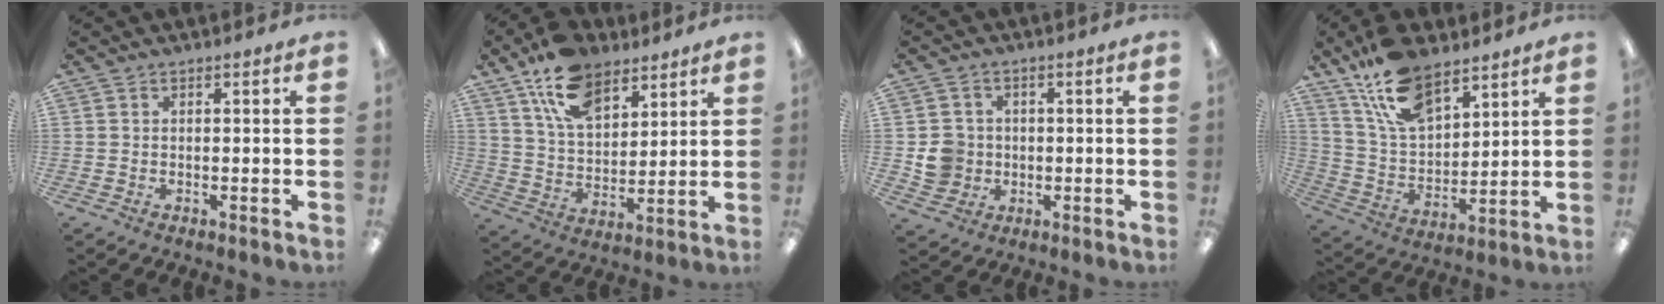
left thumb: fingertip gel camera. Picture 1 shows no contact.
{"total": 14.8, "force": [9.8, 8.3, 7.4], "torque": [-0.140, -0.035, 0.183]}
{"total": 6.5, "force": [-0.4, 6.3, 1.6], "torque": [-0.031, 0.014, -0.003]}
{"total": 16.9, "force": [11.6, 7.9, 9.3], "torque": [-0.186, -0.048, 0.213]}